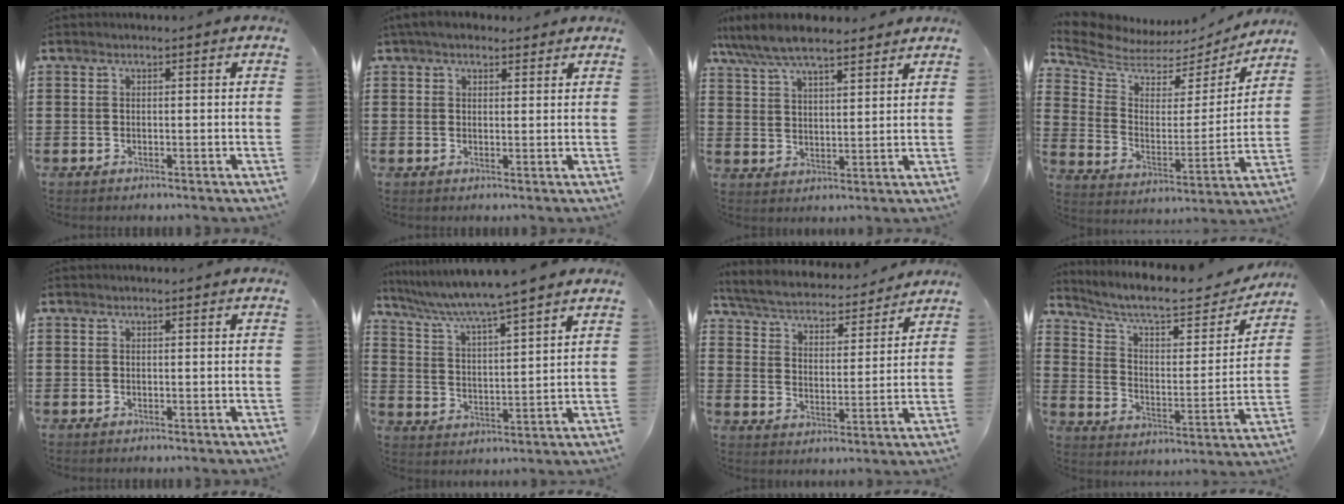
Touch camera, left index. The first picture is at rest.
{"total": 3.3, "force": [2.6, 1.6, 1.4], "torque": [-0.034, 0.005, 0.048]}
{"total": 7.4, "force": [6.5, 1.6, 3.1], "torque": [-0.082, -0.018, 0.118]}
{"total": 5.6, "force": [5.2, 2.1, 0.8], "torque": [-0.054, -0.044, 0.085]}
{"total": 0.0}
{"total": 6.1, "force": [5.5, -0.9, 2.5], "torque": [-0.074, -0.039, 0.089]}
{"total": 4.6, "force": [4.5, 0.2, 1.0], "torque": [-0.044, -0.034, 0.072]}
{"total": 7.1, "force": [6.0, 1.5, 3.6], "torque": [-0.090, -0.041, 0.096]}